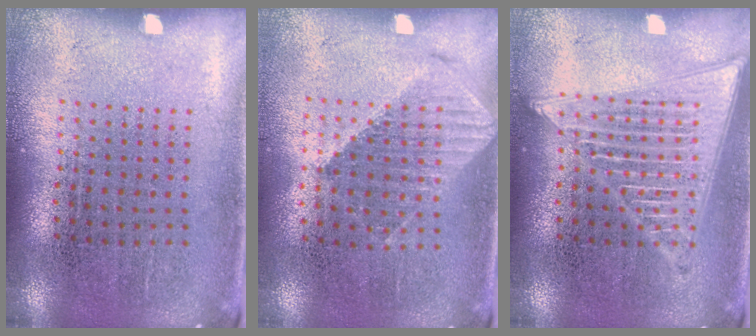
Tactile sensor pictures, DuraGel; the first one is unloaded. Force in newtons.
{"total": 1.1, "press": 1.0, "slide": 0.4}
{"total": 3.2, "press": 3.2, "slide": 0.4}